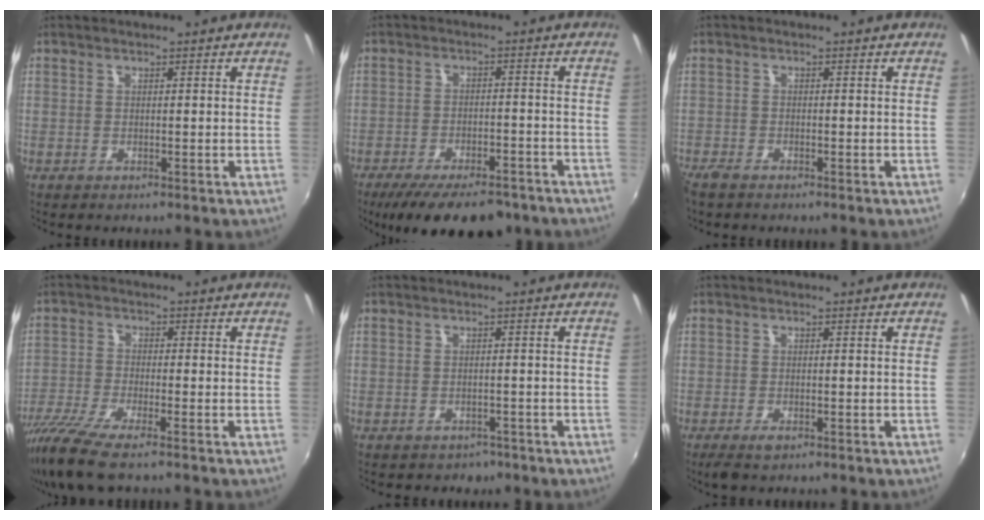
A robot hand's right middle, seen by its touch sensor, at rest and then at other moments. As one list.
[{"total": 15.0, "force": [-11.5, 5.3, 8.1], "torque": [-0.163, -0.025, -0.166]}, {"total": 2.8, "force": [-2.4, 0.8, 1.1], "torque": [-0.030, -0.013, -0.050]}, {"total": 8.8, "force": [-6.6, 1.0, 5.6], "torque": [-0.136, -0.033, -0.128]}, {"total": 2.8, "force": [-1.8, 2.1, 0.5], "torque": [-0.017, -0.004, -0.022]}, {"total": 2.3, "force": [-1.5, 0.9, 1.5], "torque": [-0.029, -0.010, -0.024]}]